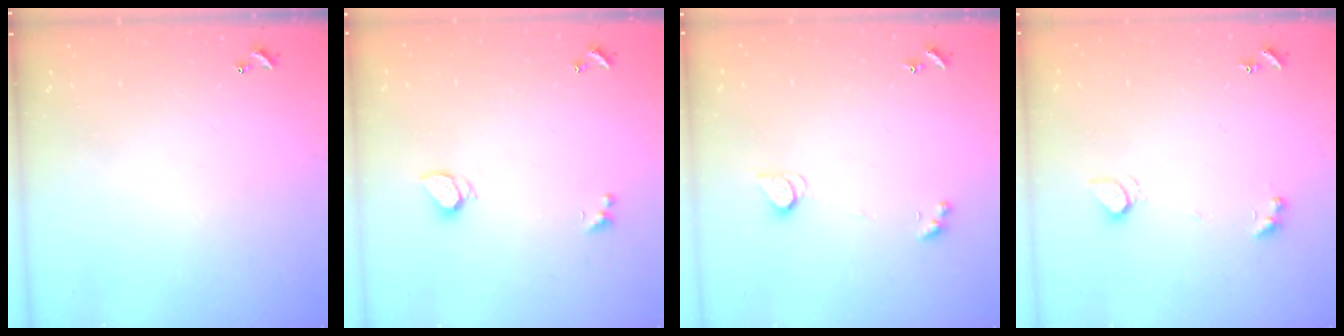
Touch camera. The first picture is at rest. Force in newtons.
{"total": 1.9, "press": 1.8, "slide": 0.4}
{"total": 2.6, "press": 2.6, "slide": 0.5}
{"total": 1.4, "press": 1.2, "slide": 0.6}